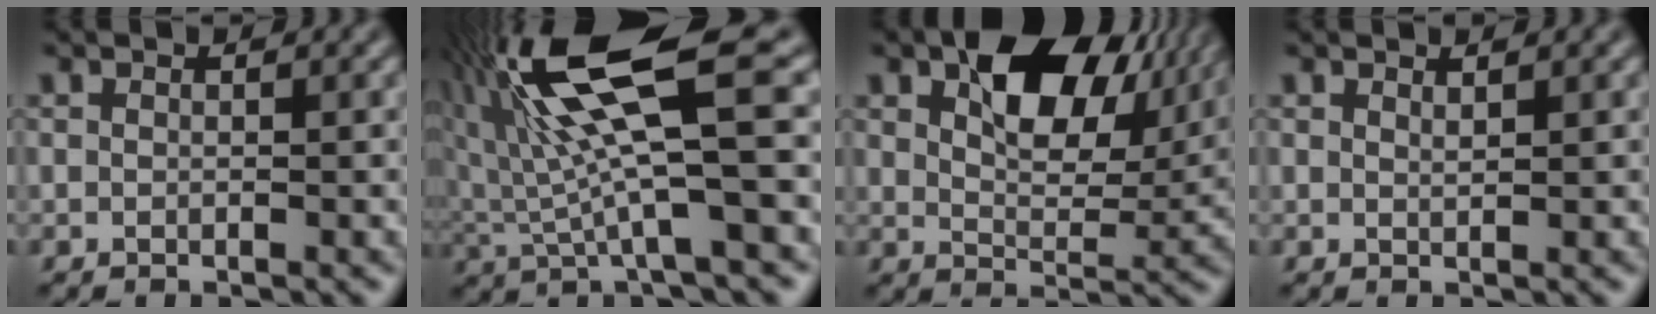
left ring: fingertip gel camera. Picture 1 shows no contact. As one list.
[{"total": 10.8, "force": [3.7, 2.3, 9.9], "torque": [-0.199, 0.018, 0.071]}, {"total": 10.2, "force": [4.5, 5.5, 7.3], "torque": [-0.108, 0.015, 0.071]}, {"total": 0.5, "force": [0.5, -0.1, 0.1], "torque": [-0.005, 0.001, 0.012]}]